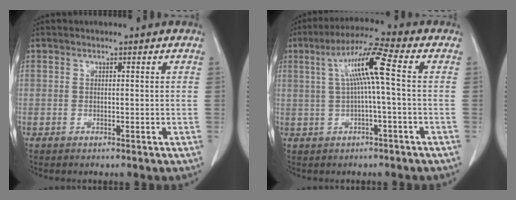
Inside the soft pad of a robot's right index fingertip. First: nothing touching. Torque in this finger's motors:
{"motor_torque": [1.09, -0.10, 0.55, 0.16]}